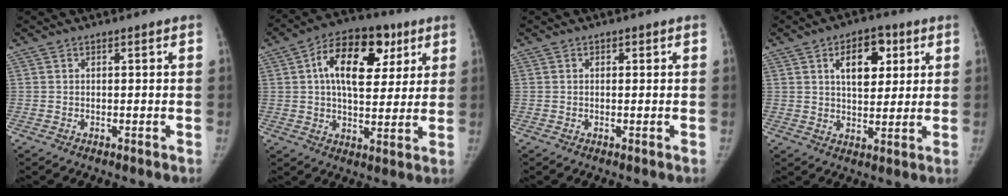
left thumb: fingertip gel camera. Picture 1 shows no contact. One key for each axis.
{"total": 16.5, "fx": 5.5, "fy": 9.8, "fz": 12.0, "tx": -0.150, "ty": 0.005, "tz": 0.081}
{"total": 0.5, "fx": 0.1, "fy": 0.4, "fz": 0.2, "tx": 0.004, "ty": 0.001, "tz": 0.000}
{"total": 9.7, "fx": 3.6, "fy": 5.7, "fz": 6.9, "tx": -0.064, "ty": -0.009, "tz": 0.053}